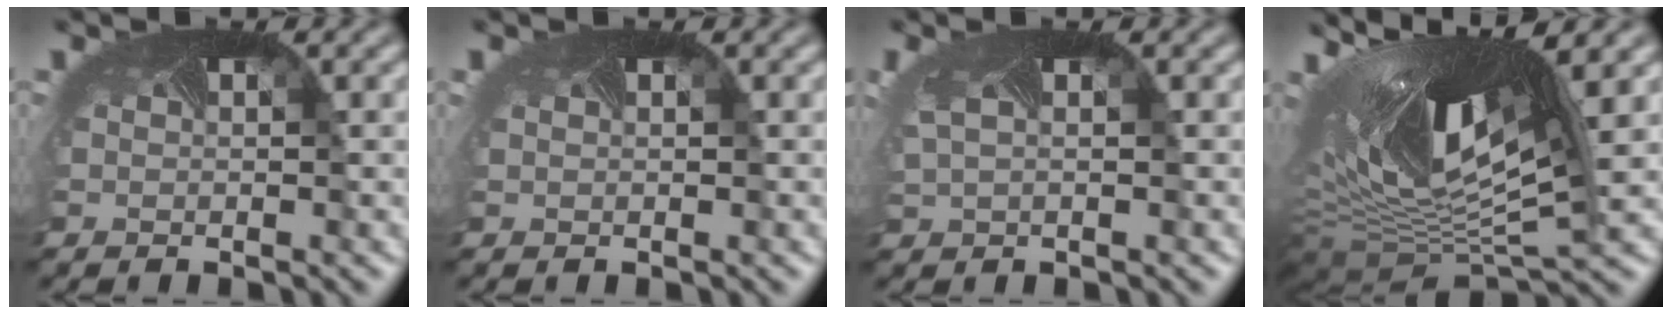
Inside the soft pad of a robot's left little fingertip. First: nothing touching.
{"total": 0.7, "force": [0.3, 0.5, 0.4], "torque": [-0.009, 0.005, 0.004]}
{"total": 2.6, "force": [0.5, 1.6, 2.0], "torque": [-0.055, -0.001, 0.027]}
{"total": 13.7, "force": [4.0, 6.4, 11.4], "torque": [-0.250, -0.011, 0.076]}